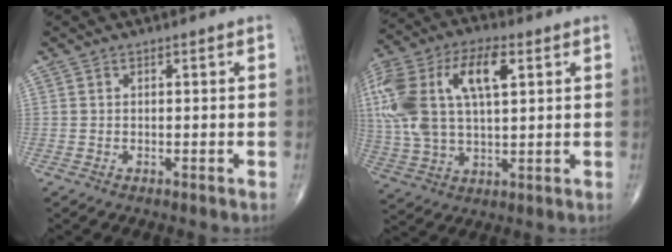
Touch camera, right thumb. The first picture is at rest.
{"total": 22.0, "force": [6.0, 11.0, 18.1], "torque": [-0.403, 0.022, 0.107]}